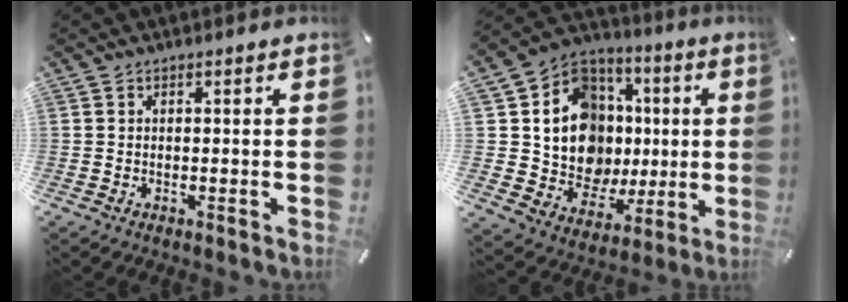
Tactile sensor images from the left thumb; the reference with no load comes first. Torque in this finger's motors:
{"motor_torque": [1.33, 1.32, 0.35, -0.20, 0.27]}